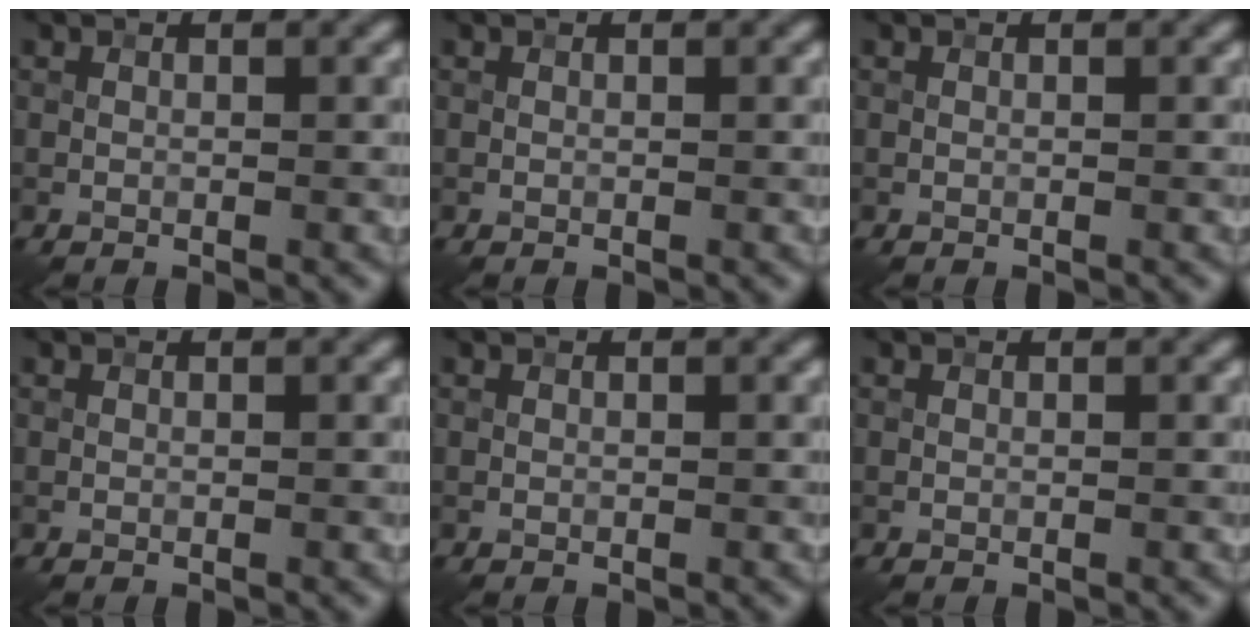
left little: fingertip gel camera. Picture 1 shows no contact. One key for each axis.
{"total": 0.0}
{"total": 0.0}
{"total": 0.0}
{"total": 0.0}
{"total": 0.0}